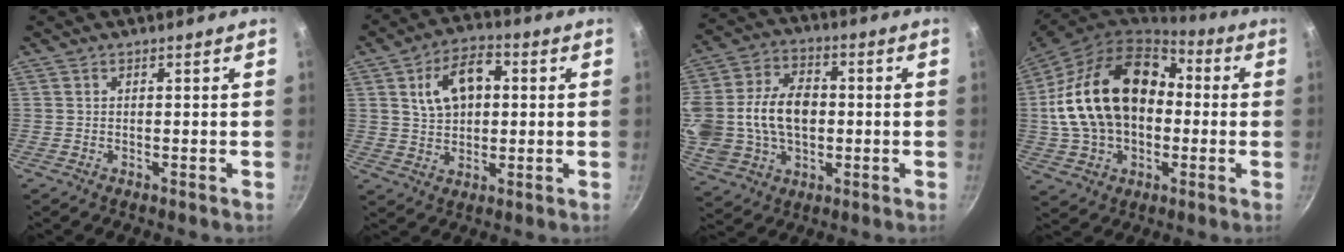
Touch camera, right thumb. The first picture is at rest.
{"total": 10.9, "force": [2.4, 7.1, 7.9], "torque": [-0.109, 0.014, 0.038]}
{"total": 21.9, "force": [0.2, 15.8, 15.2], "torque": [-0.304, 0.028, 0.010]}
{"total": 24.0, "force": [1.2, 16.7, 17.2], "torque": [-0.300, 0.049, 0.023]}